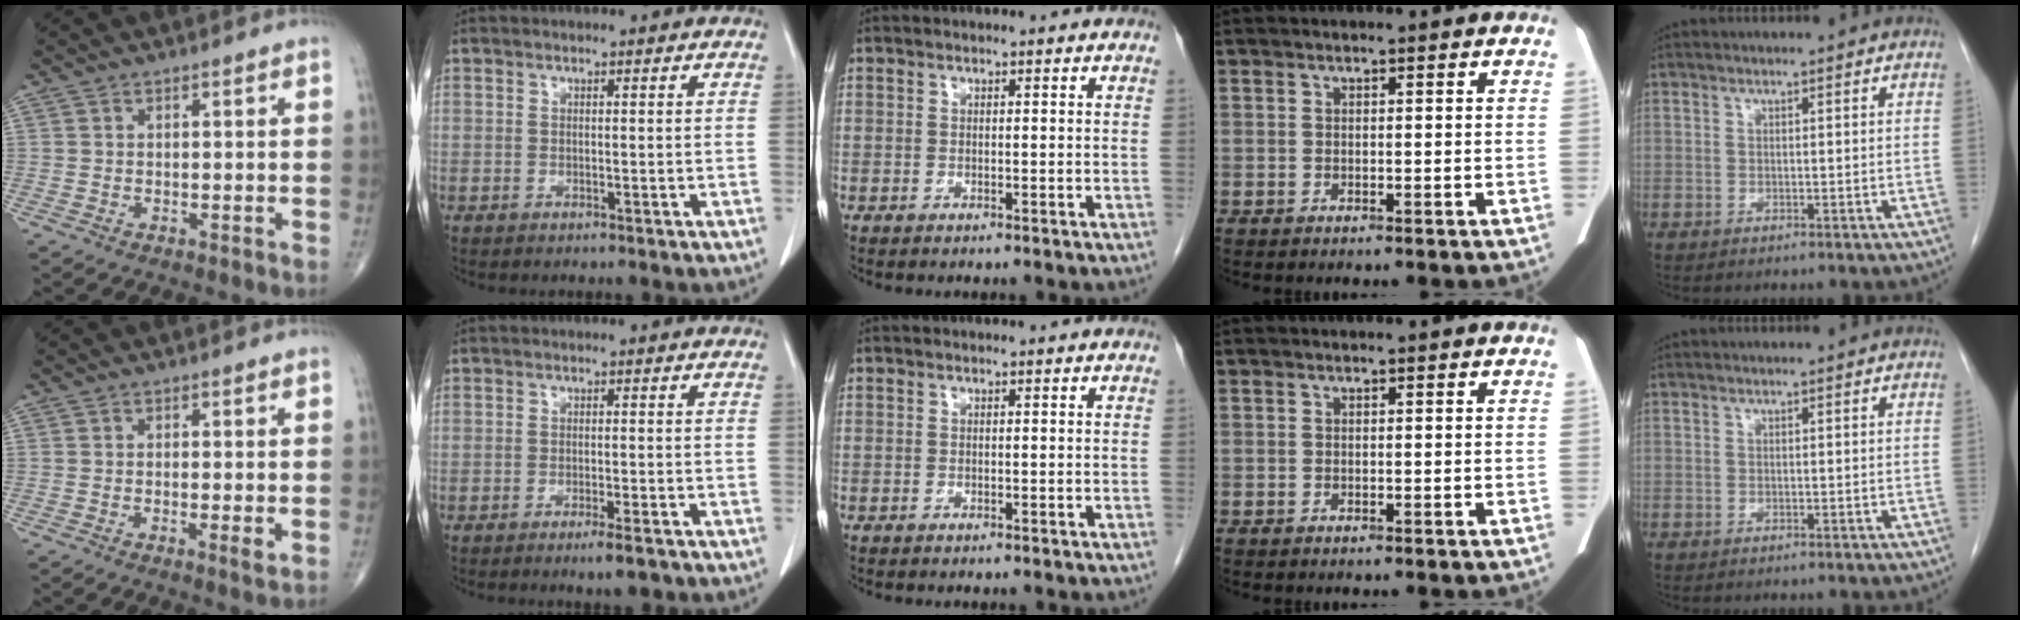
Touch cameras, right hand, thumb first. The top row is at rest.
{"thumb": {"total": 2.1, "force": [-0.4, 0.3, 2.1], "torque": [-0.038, -0.007, -0.009]}, "index": {"total": 3.1, "force": [-2.2, 0.2, 2.2], "torque": [-0.029, -0.004, -0.030]}}